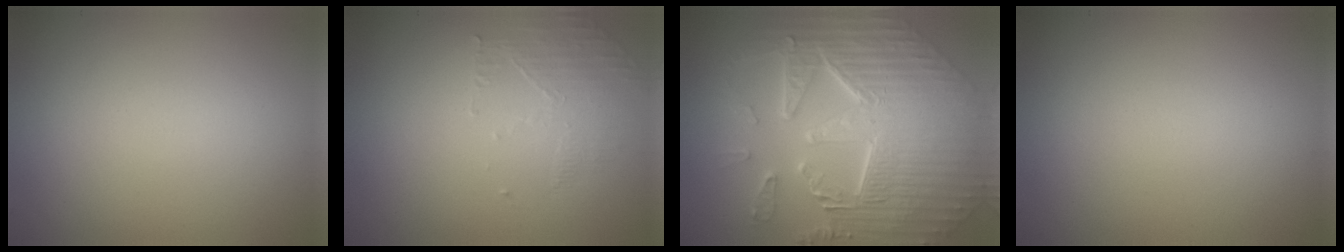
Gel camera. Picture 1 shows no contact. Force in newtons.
{"total": 1.6, "press": 0.7, "slide": 1.4}
{"total": 10.8, "press": 7.4, "slide": 7.8}
{"total": 0.0}